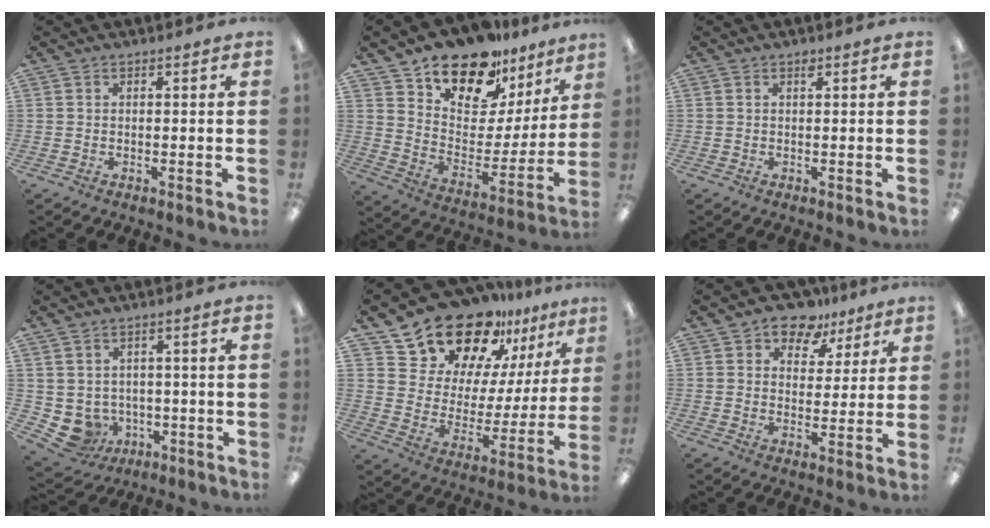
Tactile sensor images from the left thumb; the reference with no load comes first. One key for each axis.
{"total": 17.3, "fx": 14.2, "fy": 8.1, "fz": 5.6, "tx": -0.109, "ty": -0.119, "tz": 0.255}
{"total": 0.5, "fx": 0.4, "fy": 0.1, "fz": 0.3, "tx": 0.001, "ty": -0.003, "tz": 0.005}
{"total": 5.3, "fx": -1.0, "fy": 5.0, "fz": 1.6, "tx": -0.049, "ty": -0.004, "tz": -0.012}
{"total": 19.7, "fx": 16.9, "fy": 8.6, "fz": 5.3, "tx": -0.103, "ty": -0.138, "tz": 0.306}
{"total": 9.0, "fx": 7.0, "fy": 5.1, "fz": 2.4, "tx": -0.032, "ty": -0.050, "tz": 0.126}